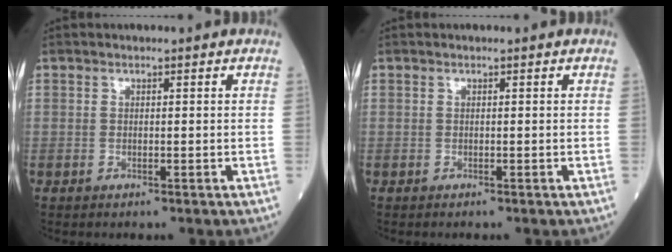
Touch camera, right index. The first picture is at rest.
{"total": 0.0}